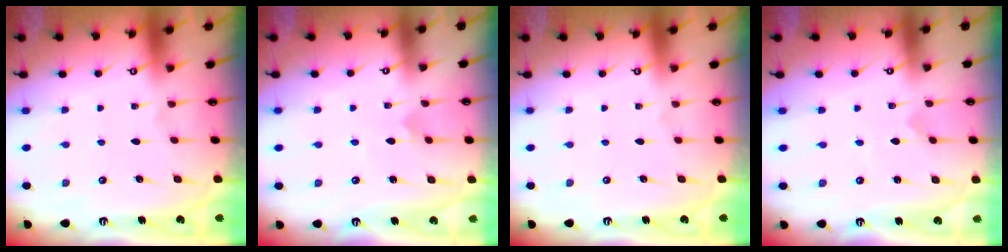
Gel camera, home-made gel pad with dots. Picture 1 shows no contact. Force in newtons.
{"total": 2.5, "press": 2.5, "slide": 0.1}
{"total": 0.0}
{"total": 0.0}